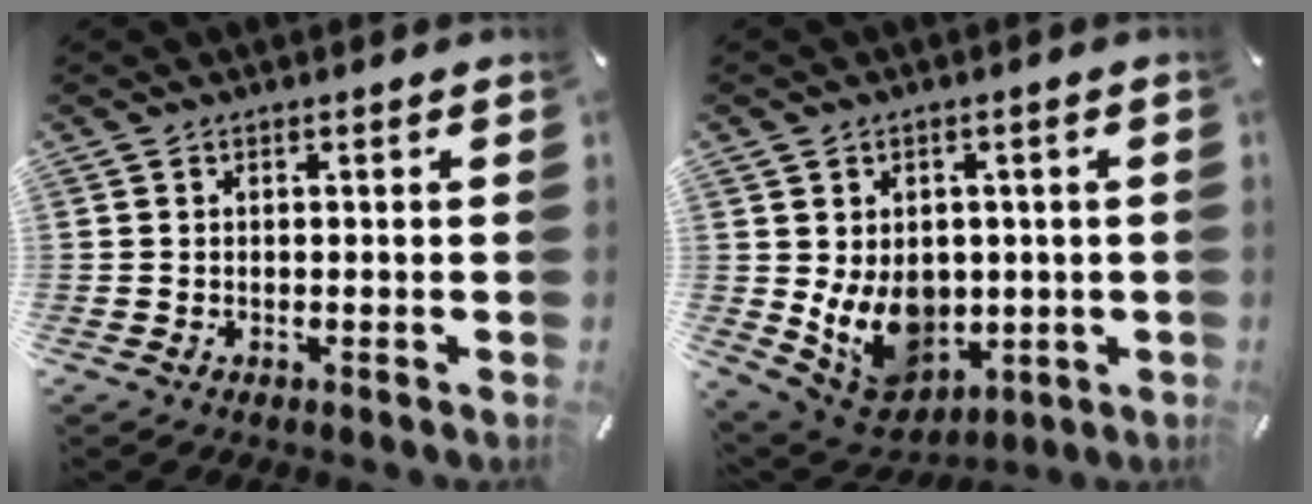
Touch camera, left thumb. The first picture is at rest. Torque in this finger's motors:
{"motor_torque": [2.20, 2.34, 0.85, -0.62, 0.28]}